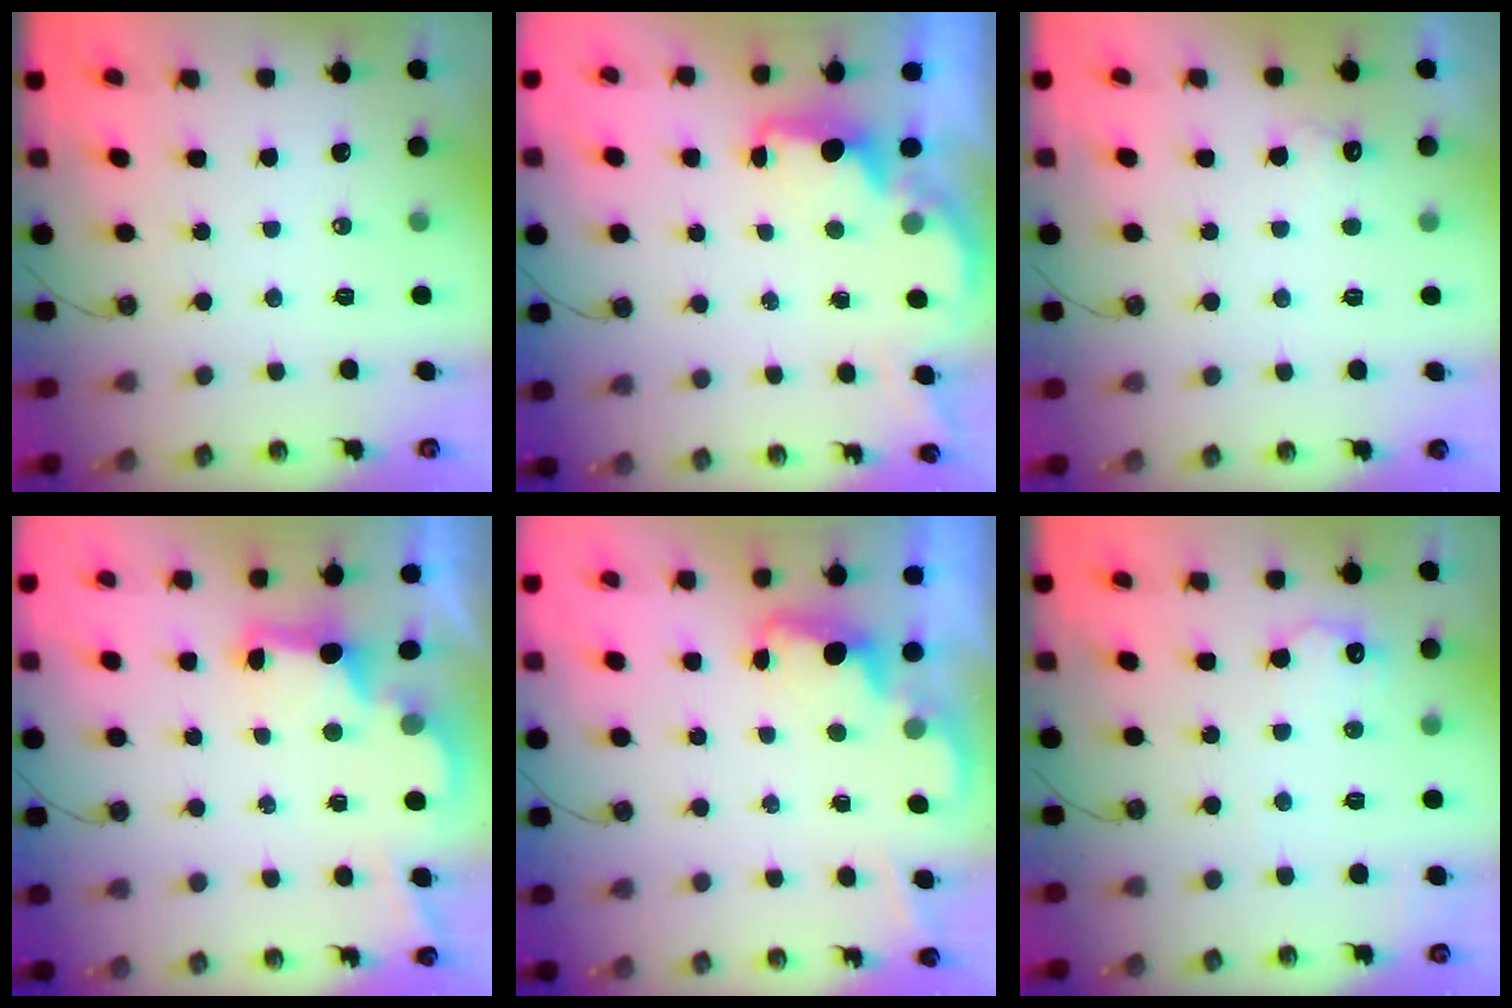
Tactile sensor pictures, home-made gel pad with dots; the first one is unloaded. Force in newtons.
{"total": 1.9, "press": 1.7, "slide": 0.7}
{"total": 5.1, "press": 5.0, "slide": 1.1}
{"total": 2.8, "press": 2.6, "slide": 0.9}
{"total": 2.1, "press": 2.1, "slide": 0.5}
{"total": 9.5, "press": 9.5, "slide": 0.6}